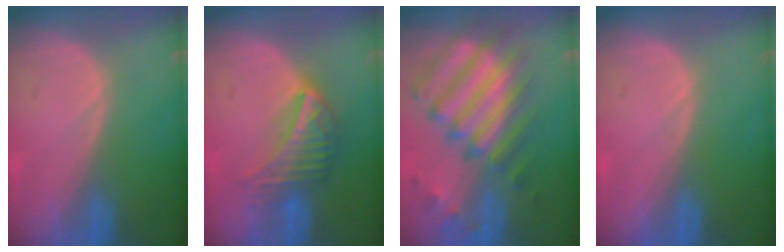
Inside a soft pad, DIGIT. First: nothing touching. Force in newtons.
{"total": 7.4, "press": 6.5, "slide": 3.6}
{"total": 11.8, "press": 10.4, "slide": 5.6}
{"total": 0.0}